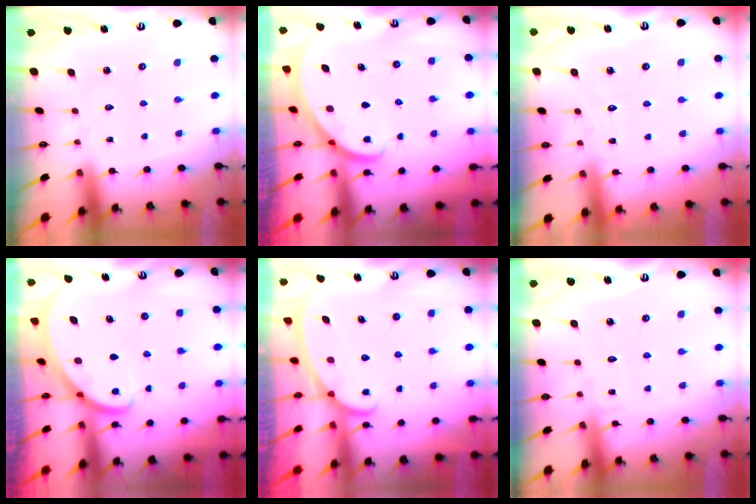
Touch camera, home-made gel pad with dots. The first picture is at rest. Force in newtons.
{"total": 2.8, "press": 2.8, "slide": 0.3}
{"total": 3.4, "press": 3.4, "slide": 0.5}
{"total": 2.2, "press": 2.2, "slide": 0.3}
{"total": 2.3, "press": 2.3, "slide": 0.4}
{"total": 3.5, "press": 3.5, "slide": 0.3}